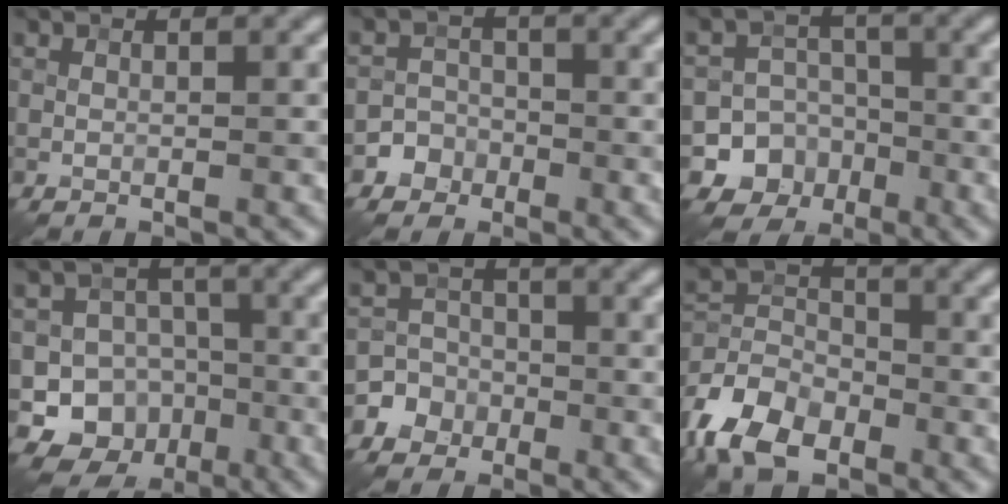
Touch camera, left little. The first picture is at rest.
{"total": 2.5, "force": [-1.4, 2.1, 0.0], "torque": [0.028, 0.009, -0.031]}
{"total": 8.2, "force": [-3.8, 7.2, 0.9], "torque": [0.011, -0.015, -0.080]}
{"total": 9.4, "force": [-3.6, 8.4, 2.2], "torque": [-0.006, -0.008, -0.075]}
{"total": 4.2, "force": [-2.1, 3.7, 0.1], "torque": [0.030, -0.002, -0.053]}
{"total": 7.8, "force": [-4.9, 4.5, 4.1], "torque": [-0.087, -0.003, -0.109]}